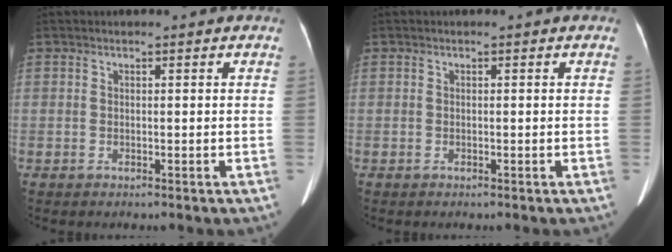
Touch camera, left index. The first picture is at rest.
{"total": 0.0}